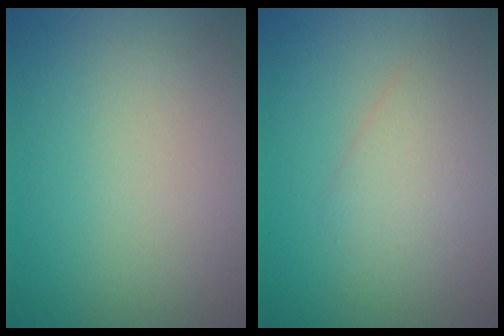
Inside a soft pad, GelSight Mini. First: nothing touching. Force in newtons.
{"total": 2.2, "press": 2.2, "slide": 0.0}